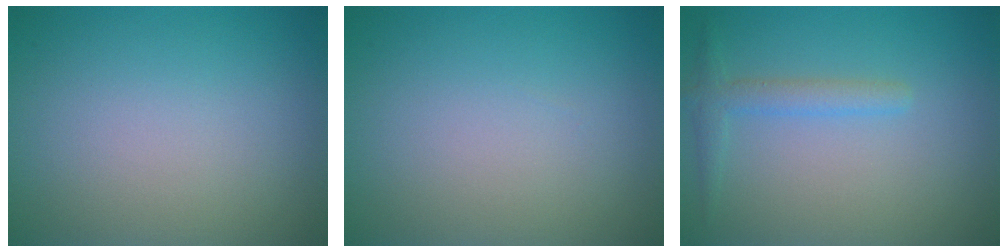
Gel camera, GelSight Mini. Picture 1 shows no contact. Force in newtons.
{"total": 0.0}
{"total": 1.4, "press": 1.4, "slide": 0.1}